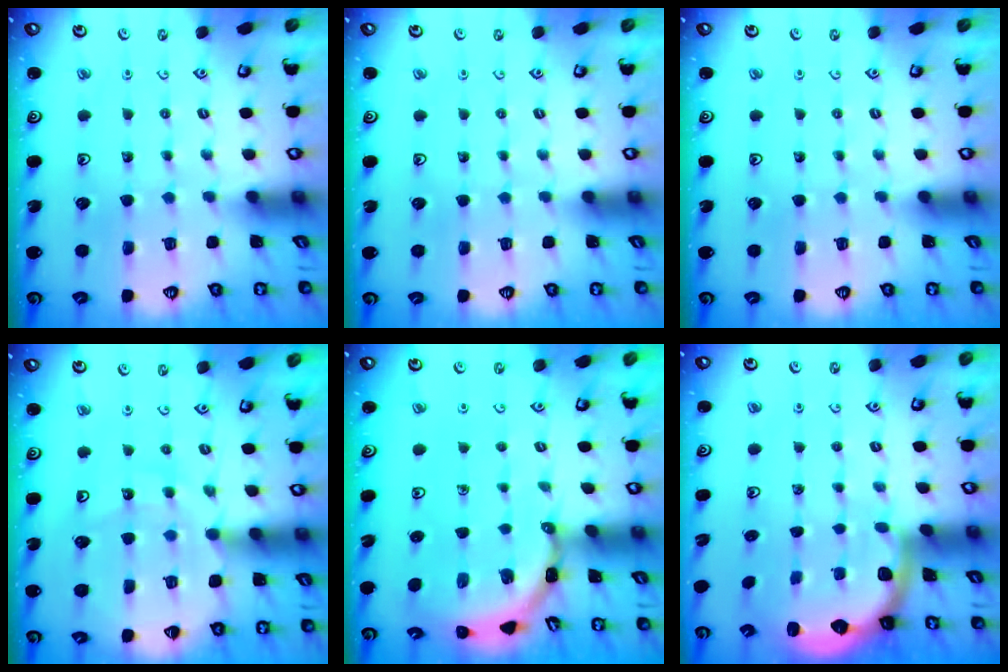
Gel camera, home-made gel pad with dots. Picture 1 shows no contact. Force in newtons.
{"total": 0.0}
{"total": 0.0}
{"total": 12.0, "press": 11.8, "slide": 1.6}
{"total": 3.6, "press": 3.6, "slide": 0.2}
{"total": 2.1, "press": 1.9, "slide": 0.8}